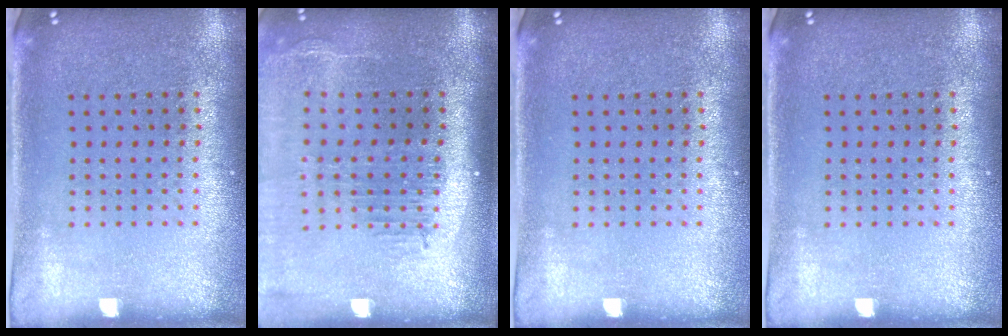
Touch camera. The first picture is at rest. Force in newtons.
{"total": 2.5, "press": 2.0, "slide": 1.5}
{"total": 0.0}
{"total": 0.0}